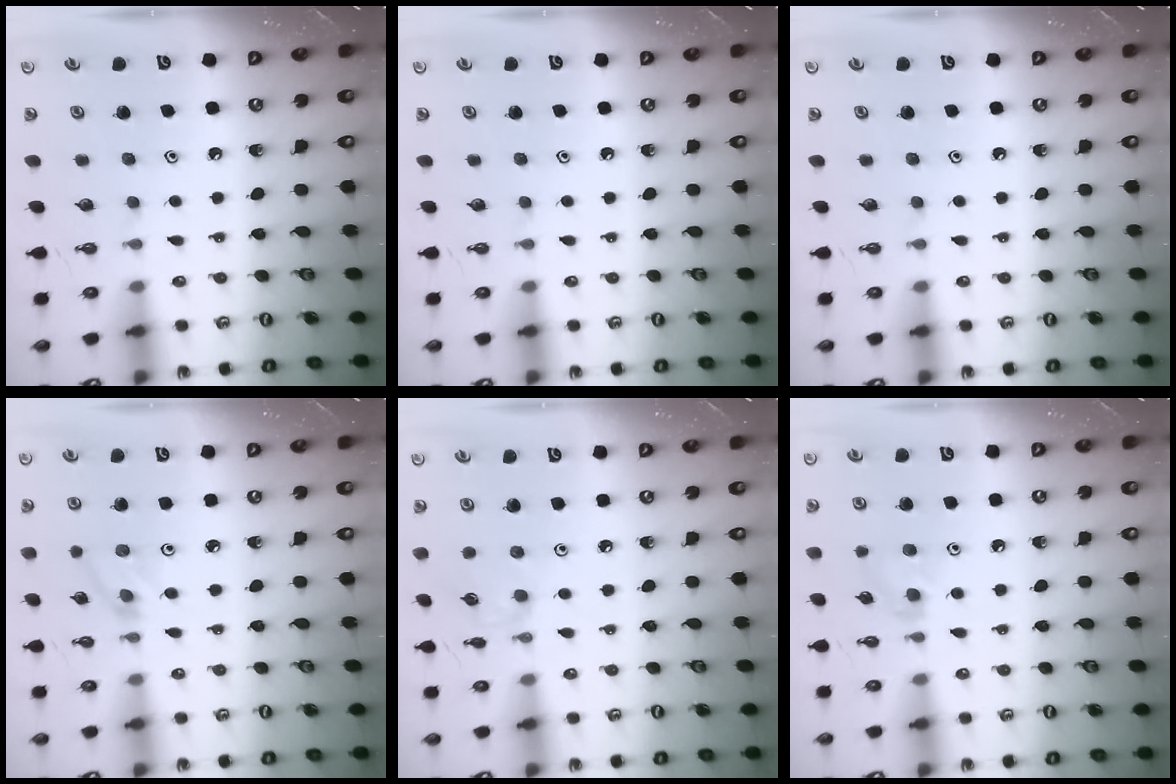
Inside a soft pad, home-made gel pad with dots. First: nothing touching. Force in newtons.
{"total": 0.0}
{"total": 0.0}
{"total": 3.3, "press": 3.3, "slide": 0.4}
{"total": 2.0, "press": 1.9, "slide": 0.4}
{"total": 5.6, "press": 5.5, "slide": 1.0}